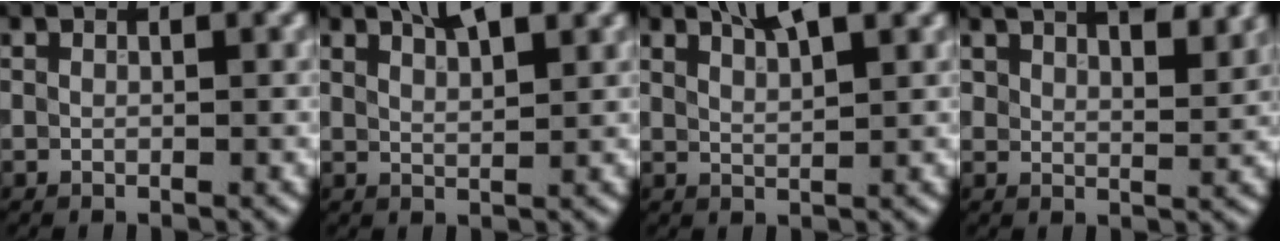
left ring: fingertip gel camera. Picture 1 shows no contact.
{"total": 2.5, "force": [2.0, 0.5, 1.4], "torque": [-0.017, 0.005, 0.035]}
{"total": 2.7, "force": [2.1, 0.4, 1.6], "torque": [-0.018, 0.005, 0.038]}
{"total": 6.6, "force": [4.9, 2.4, 3.9], "torque": [-0.050, 0.019, 0.061]}